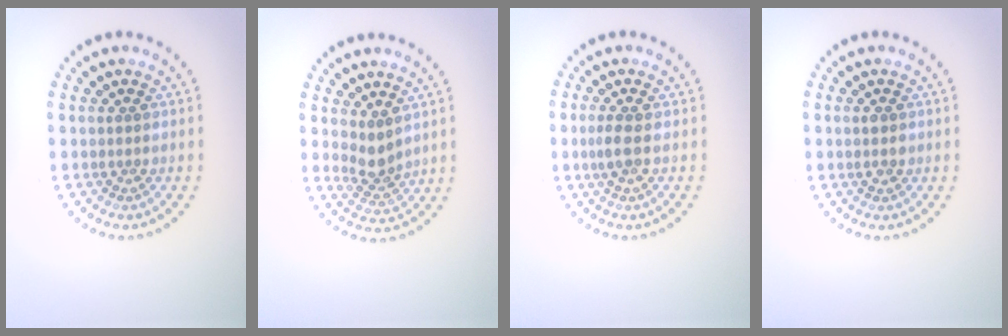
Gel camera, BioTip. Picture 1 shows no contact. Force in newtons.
{"total": 2.2, "press": 1.7, "slide": 1.4}
{"total": 1.6, "press": 1.4, "slide": 0.6}
{"total": 1.3, "press": 1.3, "slide": 0.1}